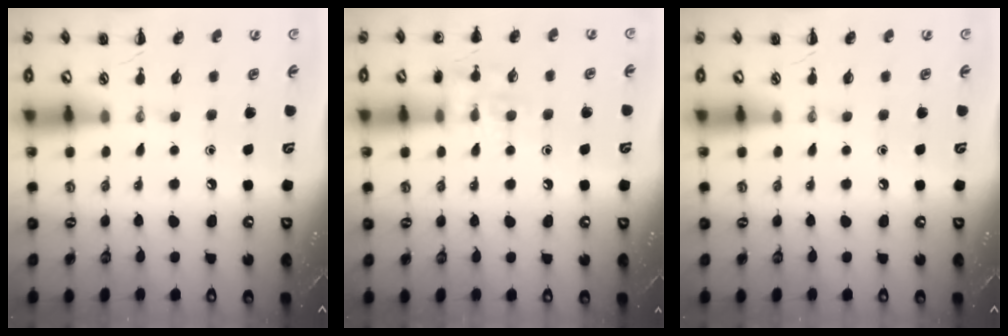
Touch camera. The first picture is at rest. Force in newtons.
{"total": 9.9, "press": 9.9, "slide": 1.2}
{"total": 0.0}